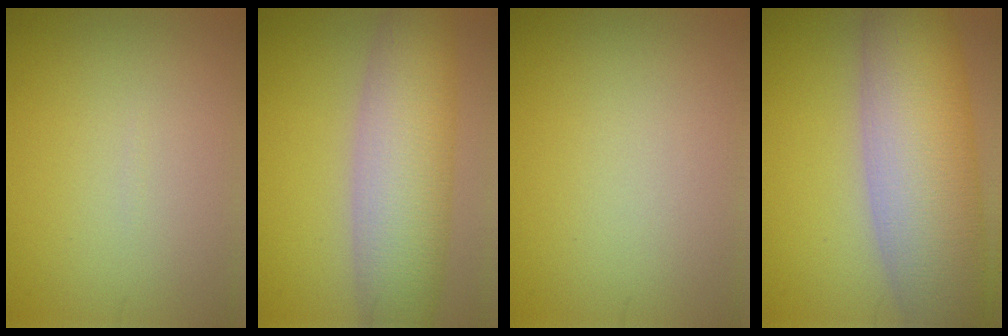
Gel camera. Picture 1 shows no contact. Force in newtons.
{"total": 8.8, "press": 8.7, "slide": 0.7}
{"total": 0.0}
{"total": 12.7, "press": 12.7, "slide": 0.7}